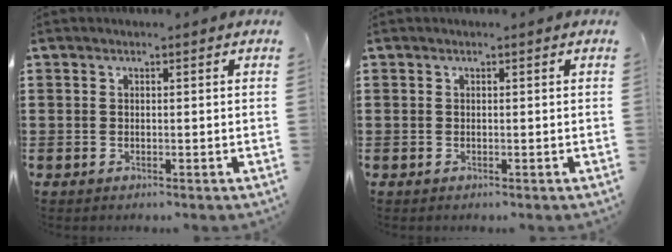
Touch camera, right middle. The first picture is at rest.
{"total": 0.0}